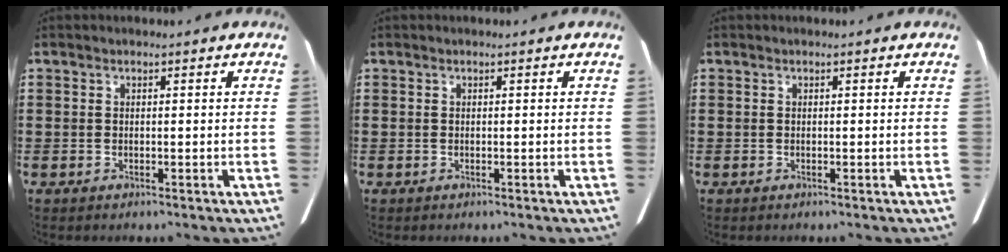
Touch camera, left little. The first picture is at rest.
{"total": 0.0}
{"total": 0.0}